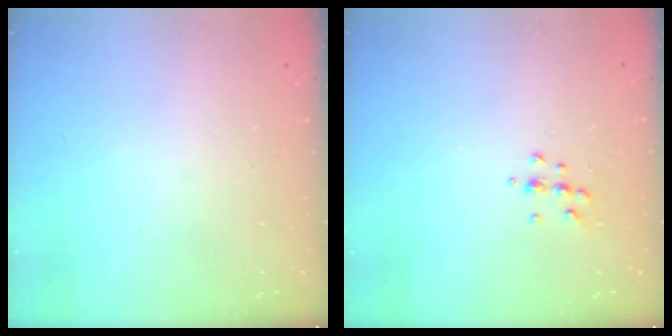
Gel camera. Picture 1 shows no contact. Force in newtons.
{"total": 6.3, "press": 6.2, "slide": 1.0}